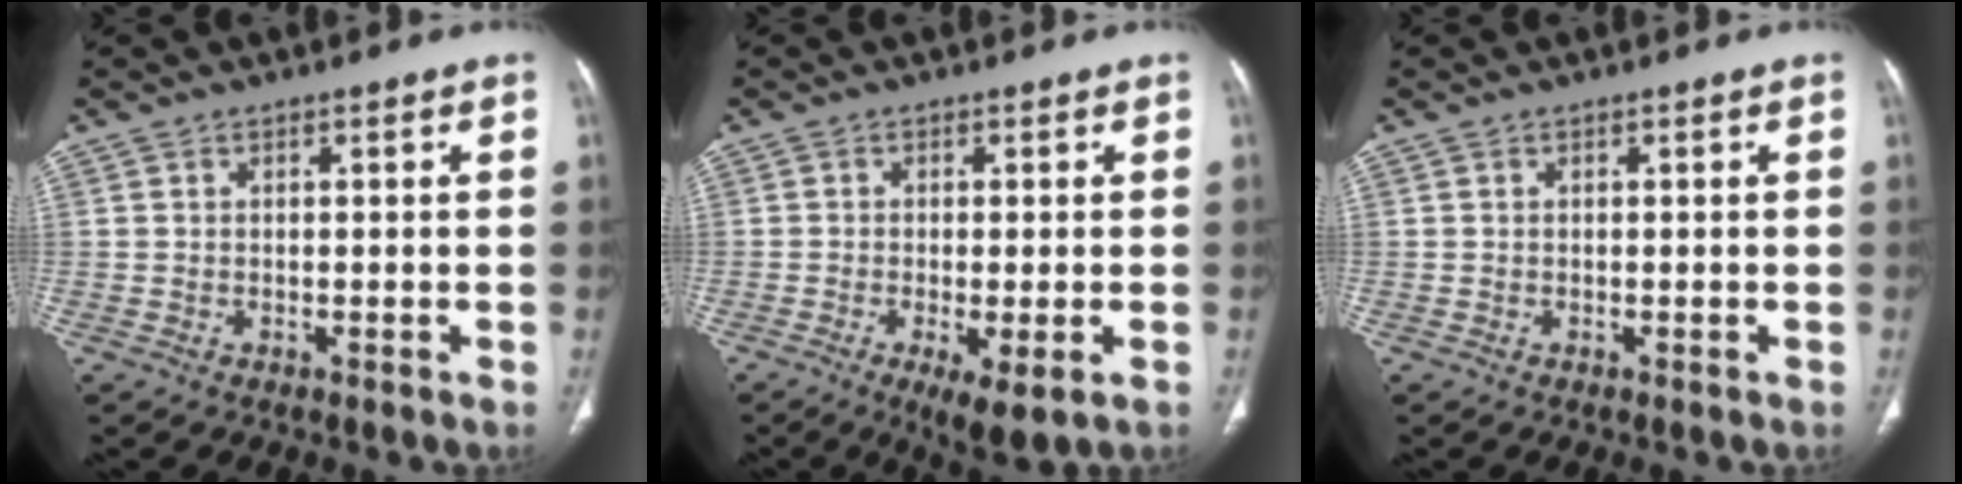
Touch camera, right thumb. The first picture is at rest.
{"total": 6.5, "force": [-2.6, 1.8, 5.8], "torque": [-0.096, -0.015, -0.038]}
{"total": 0.0}